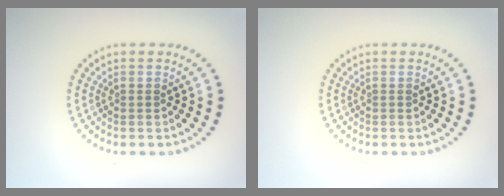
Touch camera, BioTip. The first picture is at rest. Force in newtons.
{"total": 0.0}